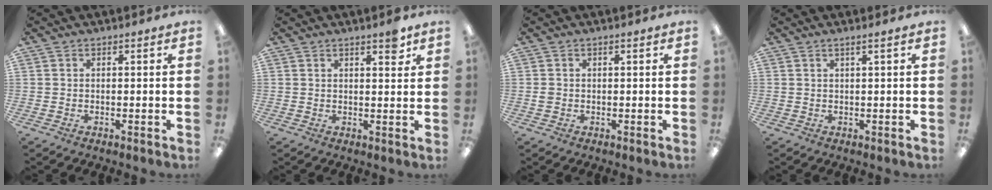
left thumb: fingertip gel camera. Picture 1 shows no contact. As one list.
[{"total": 4.2, "force": [2.9, 1.2, 2.8], "torque": [-0.028, -0.017, 0.042]}, {"total": 0.9, "force": [-0.1, 0.8, 0.4], "torque": [-0.008, 0.004, -0.004]}, {"total": 1.2, "force": [0.6, 0.0, 1.0], "torque": [-0.019, -0.002, 0.011]}]